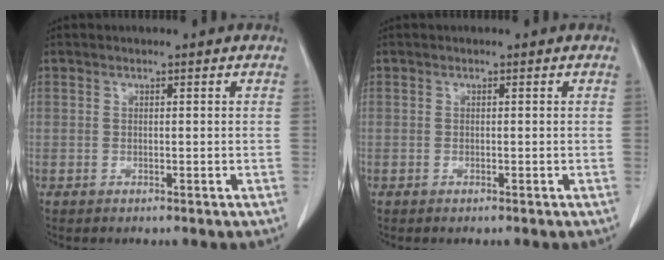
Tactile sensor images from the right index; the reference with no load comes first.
{"total": 0.0}